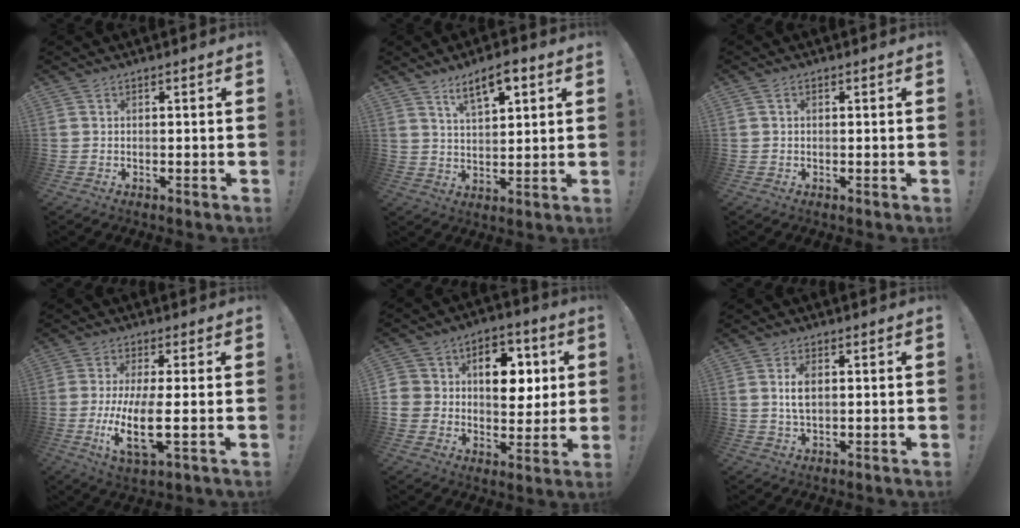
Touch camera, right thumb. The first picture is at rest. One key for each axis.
{"total": 8.4, "fx": 5.3, "fy": 3.1, "fz": 5.7, "tx": -0.087, "ty": -0.022, "tz": 0.091}
{"total": 0.8, "fx": 0.0, "fy": 0.7, "fz": 0.5, "tx": -0.009, "ty": 0.002, "tz": 0.000}
{"total": 11.3, "fx": -1.8, "fy": 2.8, "fz": 10.8, "tx": -0.223, "ty": -0.015, "tz": -0.034}
{"total": 13.1, "fx": 2.4, "fy": 10.2, "fz": 7.9, "tx": -0.105, "ty": 0.000, "tz": 0.047}
{"total": 4.9, "fx": 0.6, "fy": 2.6, "fz": 4.1, "tx": -0.071, "ty": -0.003, "tz": 0.005}